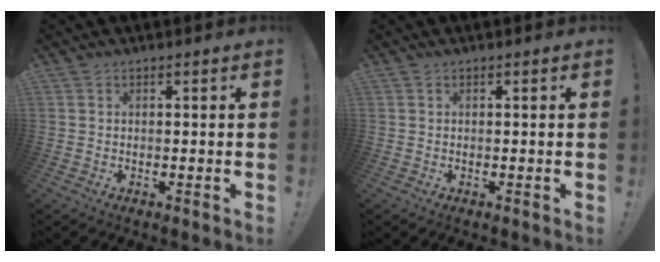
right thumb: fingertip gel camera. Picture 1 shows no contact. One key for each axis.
{"total": 0.0}